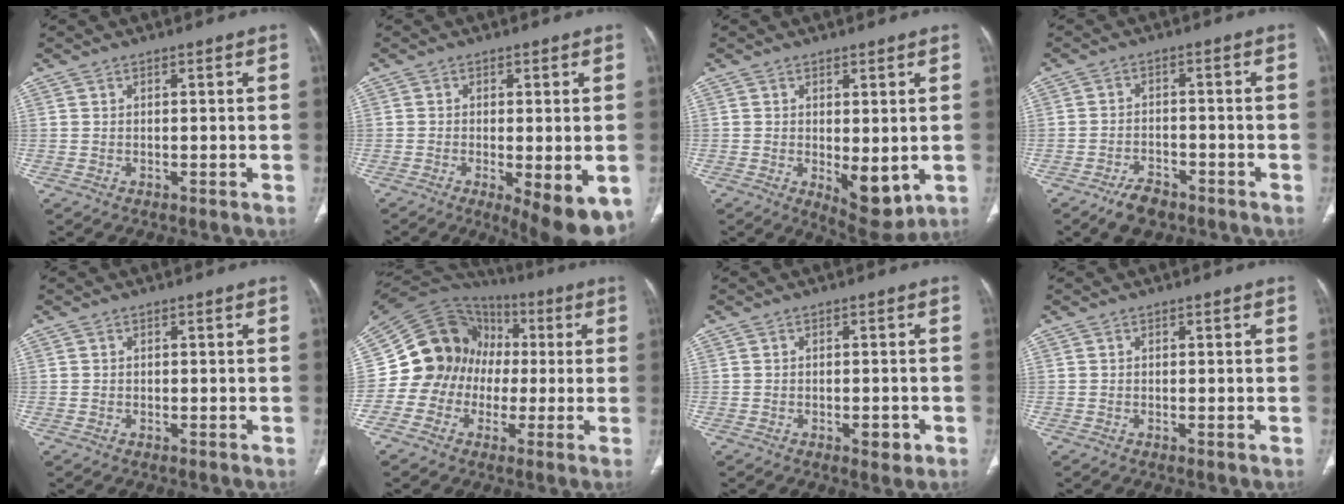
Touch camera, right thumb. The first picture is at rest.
{"total": 10.5, "force": [-4.0, 3.3, 9.2], "torque": [-0.129, -0.020, -0.054]}
{"total": 7.6, "force": [-1.1, 3.5, 6.6], "torque": [-0.079, -0.021, -0.003]}
{"total": 5.4, "force": [-3.9, 2.7, 2.6], "torque": [-0.044, 0.019, -0.064]}
{"total": 0.0}
{"total": 16.6, "force": [-0.7, 15.3, 6.3], "torque": [-0.086, 0.060, -0.017]}
{"total": 2.9, "force": [-1.2, 1.4, 2.2], "torque": [-0.023, 0.002, -0.012]}
{"total": 0.0}